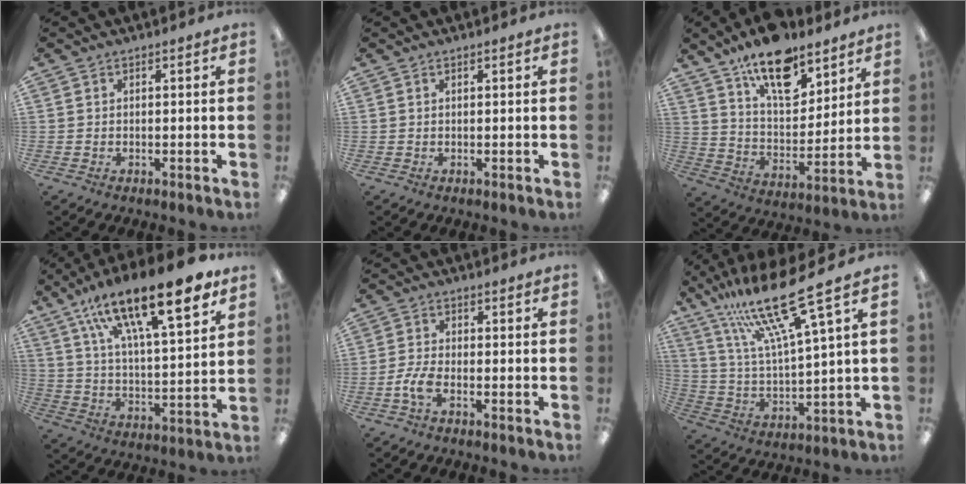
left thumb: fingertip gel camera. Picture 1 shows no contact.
{"total": 0.0}
{"total": 16.1, "force": [11.6, 7.6, 8.3], "torque": [-0.132, -0.068, 0.203]}
{"total": 22.0, "force": [15.0, 6.7, 14.5], "torque": [-0.233, -0.087, 0.248]}
{"total": 4.4, "force": [-2.1, 2.1, 3.3], "torque": [-0.073, 0.002, -0.038]}
{"total": 20.7, "force": [14.4, 3.0, 14.6], "torque": [-0.290, -0.081, 0.232]}